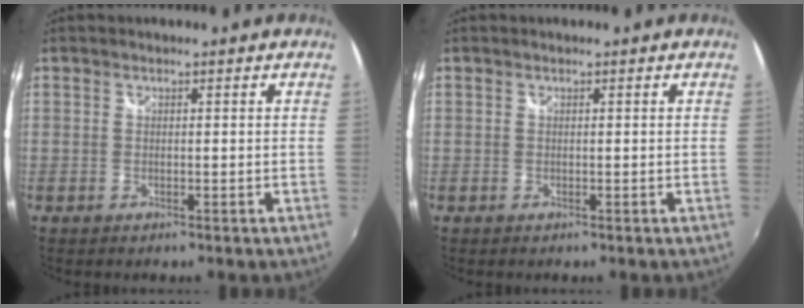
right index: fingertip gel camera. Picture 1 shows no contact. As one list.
[{"total": 0.0}]